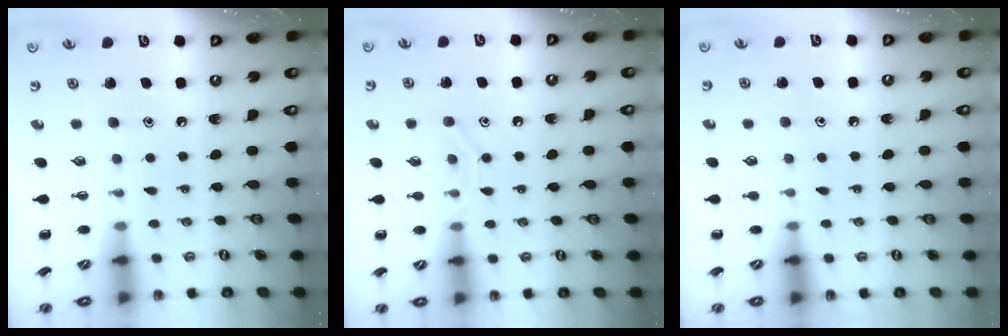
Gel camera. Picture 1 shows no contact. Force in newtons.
{"total": 9.3, "press": 9.2, "slide": 1.6}
{"total": 4.5, "press": 4.3, "slide": 1.3}